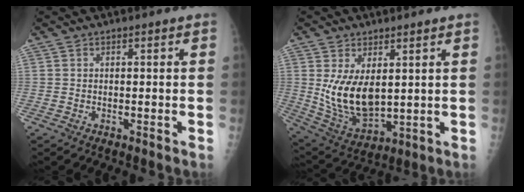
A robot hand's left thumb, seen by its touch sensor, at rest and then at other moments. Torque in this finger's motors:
{"motor_torque": [1.32, 1.54, 1.00, -0.80, 0.15]}